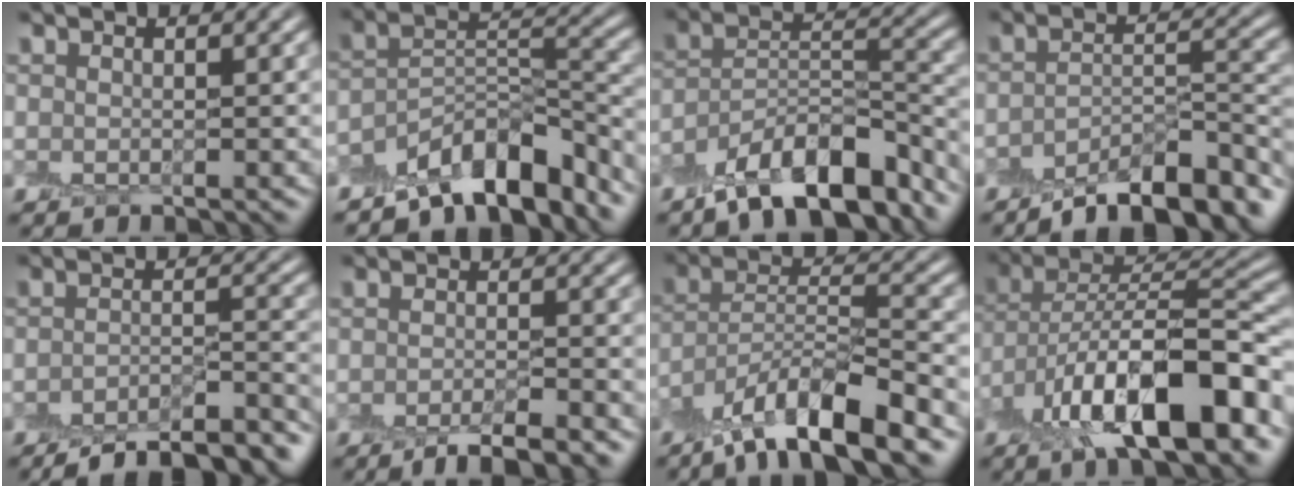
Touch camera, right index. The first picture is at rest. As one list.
[{"total": 8.2, "force": [-6.5, 2.6, 4.3], "torque": [-0.050, 0.006, -0.122]}, {"total": 10.5, "force": [-7.6, 3.7, 6.2], "torque": [-0.092, 0.017, -0.142]}, {"total": 8.8, "force": [-6.6, 2.4, 5.3], "torque": [-0.072, 0.000, -0.107]}, {"total": 10.1, "force": [-8.2, 2.6, 5.3], "torque": [-0.063, -0.001, -0.111]}, {"total": 3.8, "force": [-2.5, 0.7, 2.8], "torque": [-0.037, -0.003, -0.047]}, {"total": 9.8, "force": [-6.9, 2.1, 6.6], "torque": [-0.103, 0.011, -0.132]}, {"total": 12.5, "force": [-5.5, 5.1, 10.0], "torque": [-0.153, 0.004, -0.099]}]